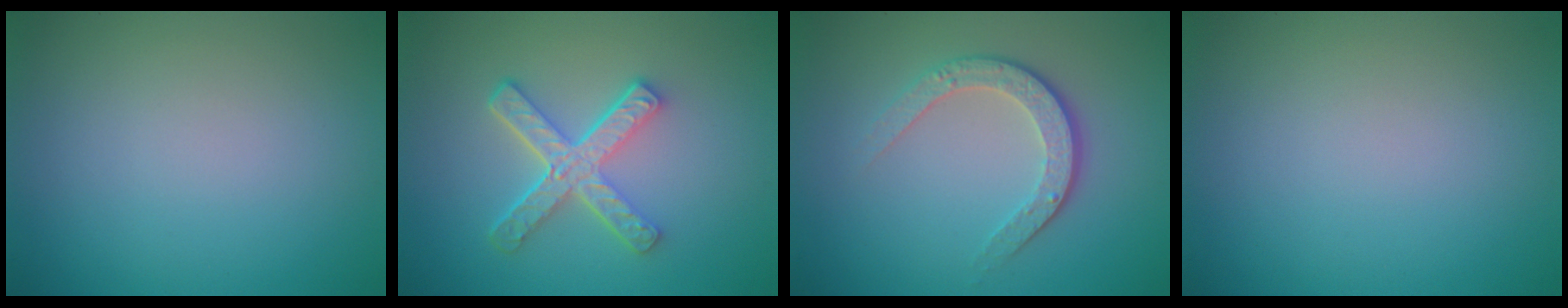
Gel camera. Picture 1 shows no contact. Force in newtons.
{"total": 4.9, "press": 3.5, "slide": 3.4}
{"total": 3.5, "press": 2.6, "slide": 2.3}
{"total": 0.0}